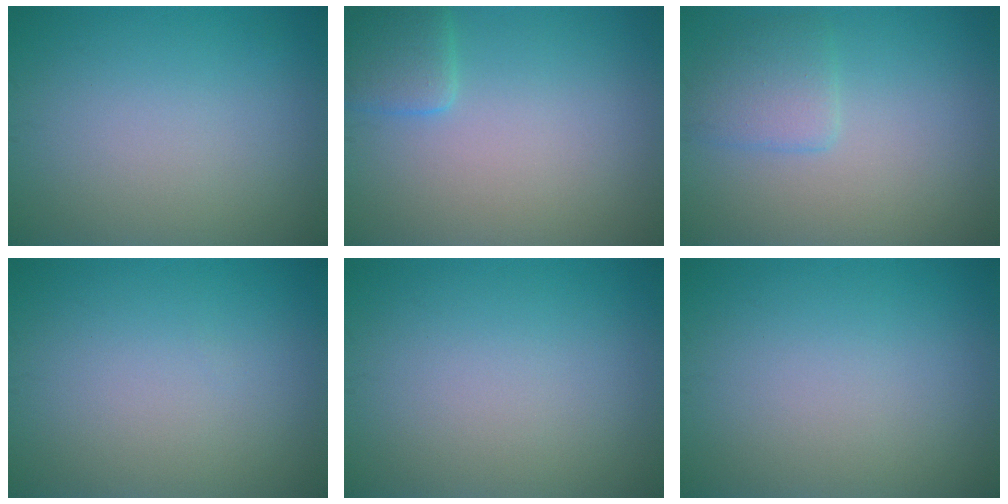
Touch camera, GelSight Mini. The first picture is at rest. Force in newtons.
{"total": 2.4, "press": 2.4, "slide": 0.3}
{"total": 2.6, "press": 2.6, "slide": 0.1}
{"total": 0.0}
{"total": 0.0}
{"total": 0.0}